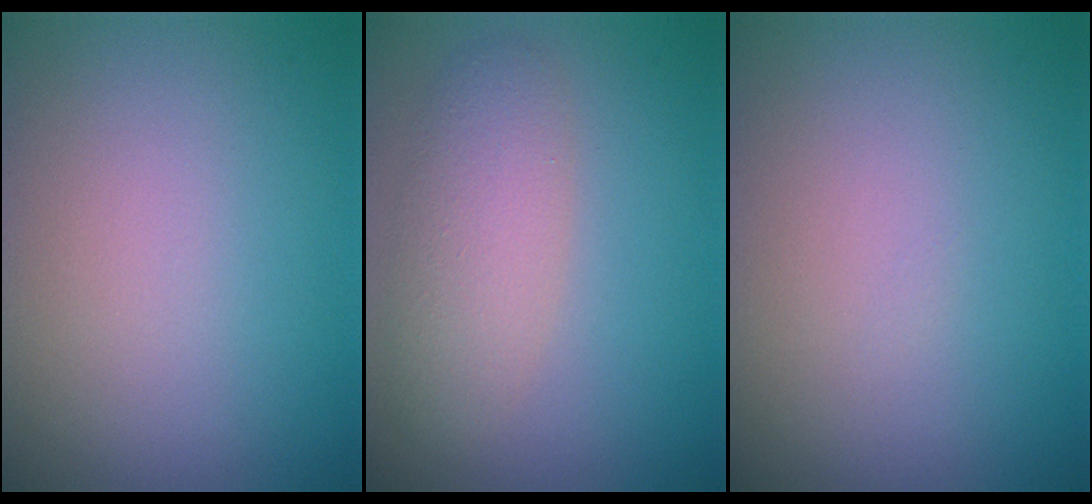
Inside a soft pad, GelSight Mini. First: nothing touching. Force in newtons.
{"total": 3.3, "press": 3.3, "slide": 0.2}
{"total": 0.0}